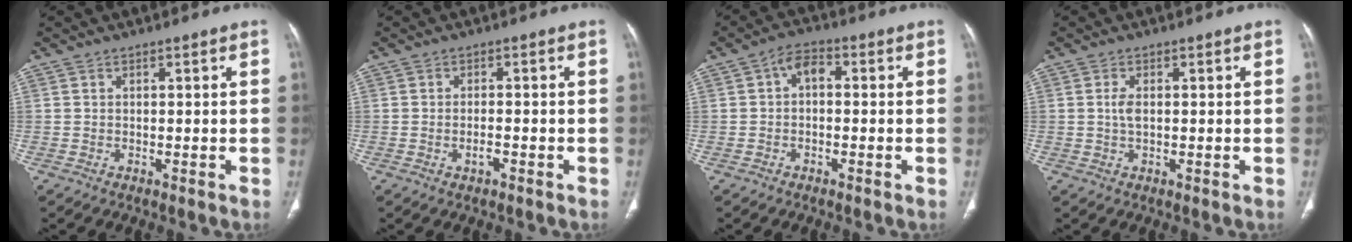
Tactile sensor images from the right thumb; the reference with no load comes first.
{"total": 1.9, "force": [-1.0, 0.7, 1.5], "torque": [-0.031, 0.005, -0.017]}
{"total": 4.0, "force": [0.1, 2.5, 3.1], "torque": [-0.043, 0.014, -0.012]}
{"total": 2.0, "force": [0.2, 0.9, 1.7], "torque": [-0.037, 0.001, 0.003]}